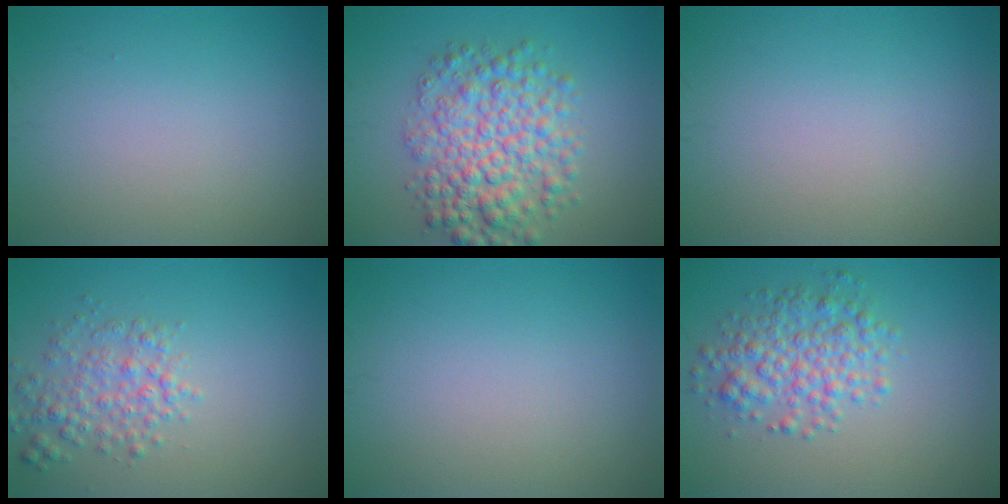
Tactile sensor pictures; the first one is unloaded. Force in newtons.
{"total": 7.0, "press": 7.0, "slide": 0.1}
{"total": 0.0}
{"total": 3.1, "press": 3.1, "slide": 0.2}
{"total": 0.0}
{"total": 4.2, "press": 4.2, "slide": 0.0}